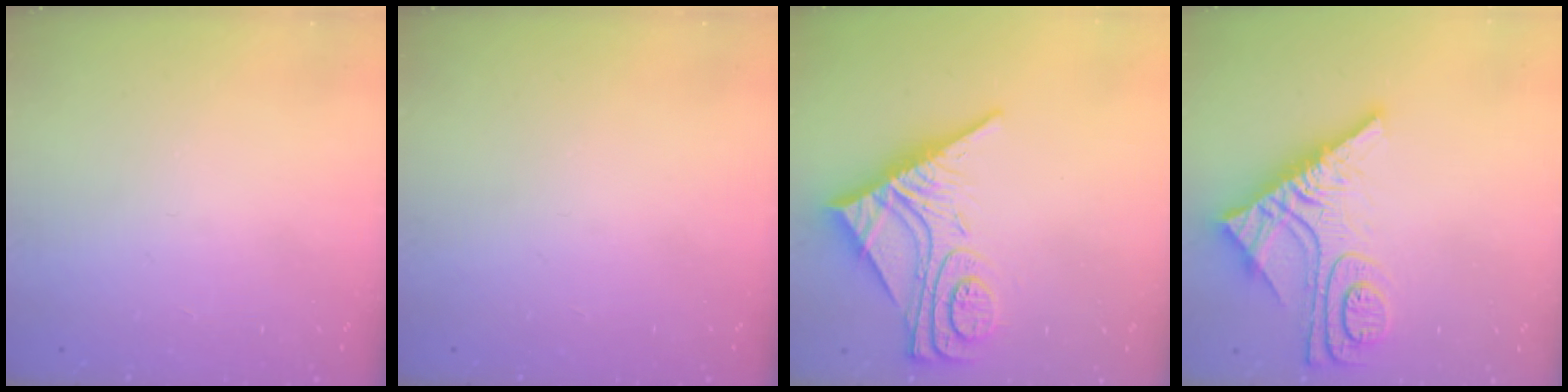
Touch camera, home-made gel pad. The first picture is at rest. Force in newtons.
{"total": 0.0}
{"total": 13.4, "press": 13.4, "slide": 1.1}
{"total": 12.6, "press": 12.5, "slide": 1.2}